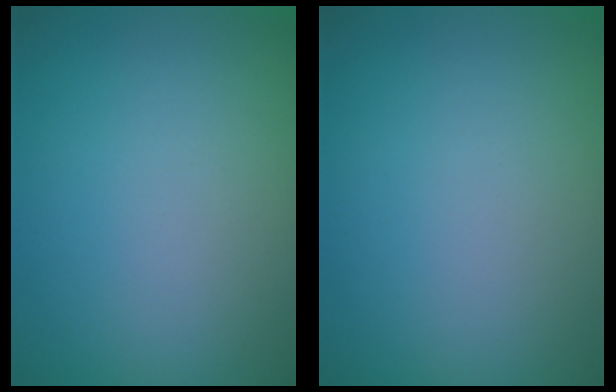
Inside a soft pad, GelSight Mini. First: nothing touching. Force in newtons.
{"total": 0.0}